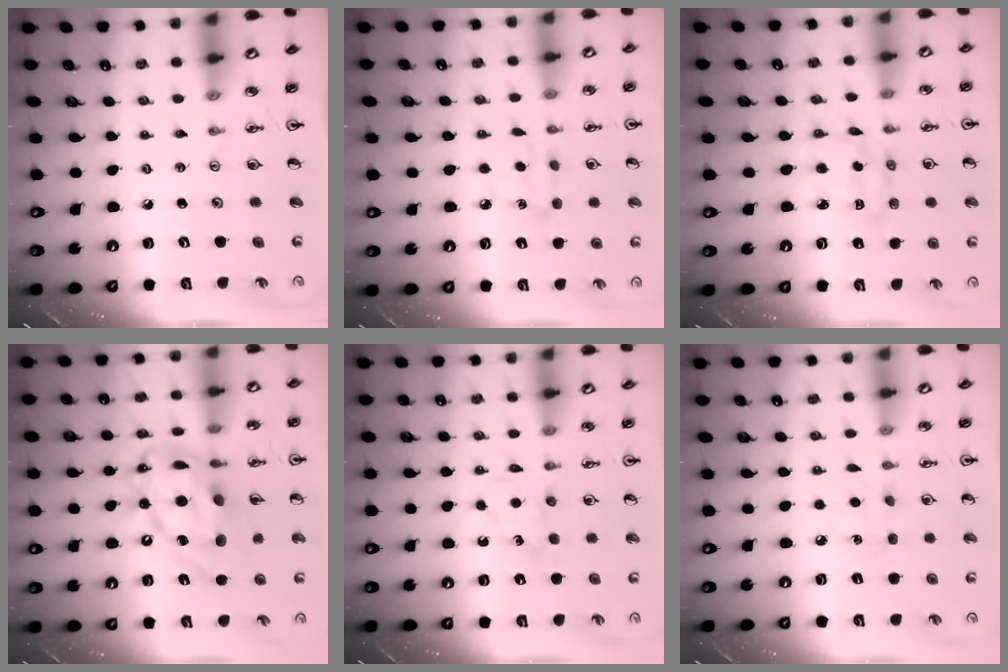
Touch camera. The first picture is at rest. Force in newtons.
{"total": 5.1, "press": 5.1, "slide": 0.3}
{"total": 3.4, "press": 3.3, "slide": 0.4}
{"total": 18.3, "press": 18.2, "slide": 1.6}
{"total": 5.8, "press": 5.7, "slide": 0.8}
{"total": 5.2, "press": 5.1, "slide": 0.6}